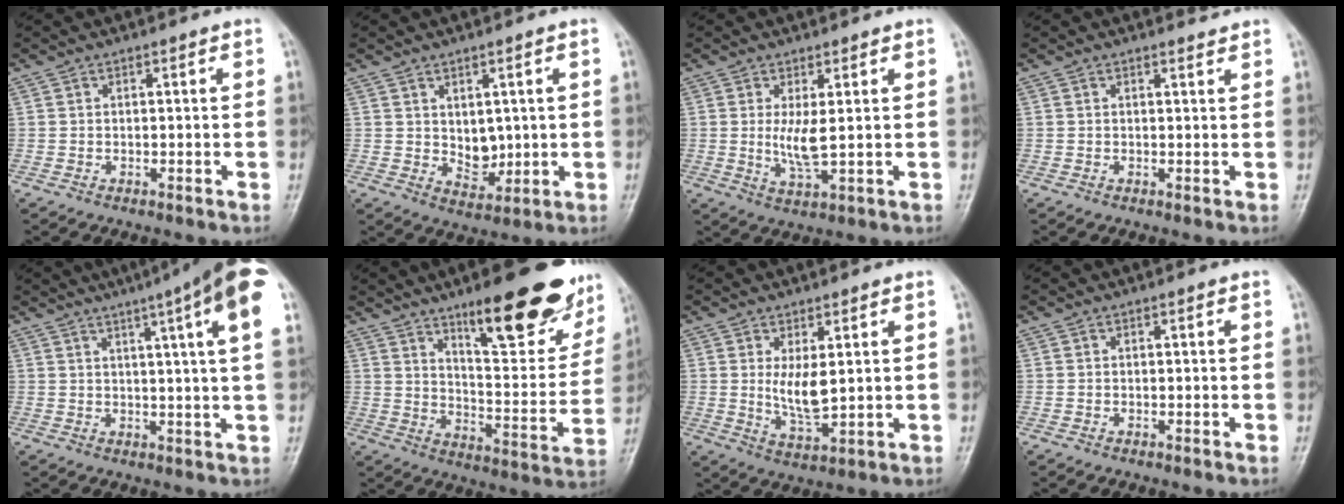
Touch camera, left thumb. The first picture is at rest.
{"total": 5.1, "force": [0.7, 3.7, 3.4], "torque": [-0.031, -0.016, 0.027]}
{"total": 4.6, "force": [0.6, 1.1, 4.4], "torque": [-0.091, -0.018, 0.017]}
{"total": 0.9, "force": [0.9, -0.1, -0.3], "torque": [0.005, -0.011, 0.013]}
{"total": 15.5, "force": [8.0, 0.9, 13.3], "torque": [-0.182, 0.004, 0.090]}
{"total": 23.2, "force": [14.9, 7.0, 16.4], "torque": [-0.179, -0.077, 0.221]}
{"total": 5.9, "force": [1.2, 2.3, 5.3], "torque": [-0.091, -0.023, 0.032]}
{"total": 0.0}